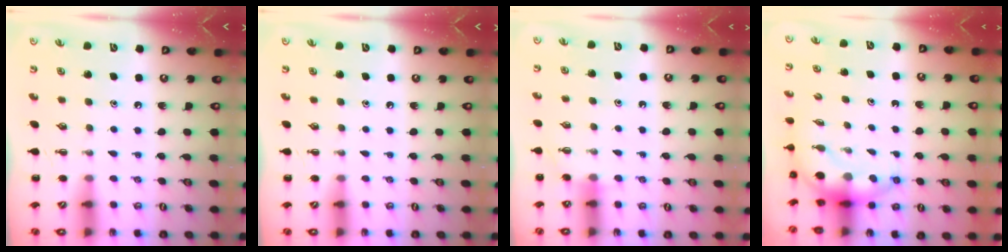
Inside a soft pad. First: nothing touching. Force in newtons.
{"total": 0.0}
{"total": 4.3, "press": 4.1, "slide": 1.2}
{"total": 6.6, "press": 6.4, "slide": 1.4}